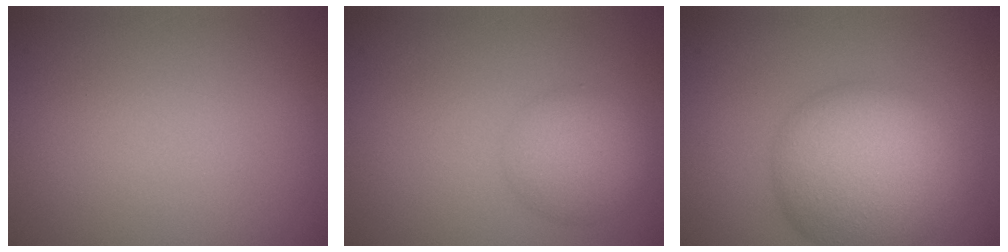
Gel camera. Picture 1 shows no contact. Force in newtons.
{"total": 3.5, "press": 3.5, "slide": 0.1}
{"total": 9.8, "press": 9.8, "slide": 0.5}